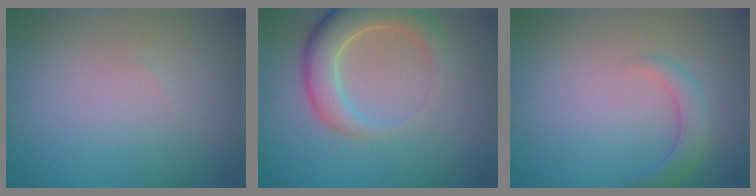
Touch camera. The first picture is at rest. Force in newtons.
{"total": 6.0, "press": 6.0, "slide": 0.5}
{"total": 2.0, "press": 2.0, "slide": 0.1}